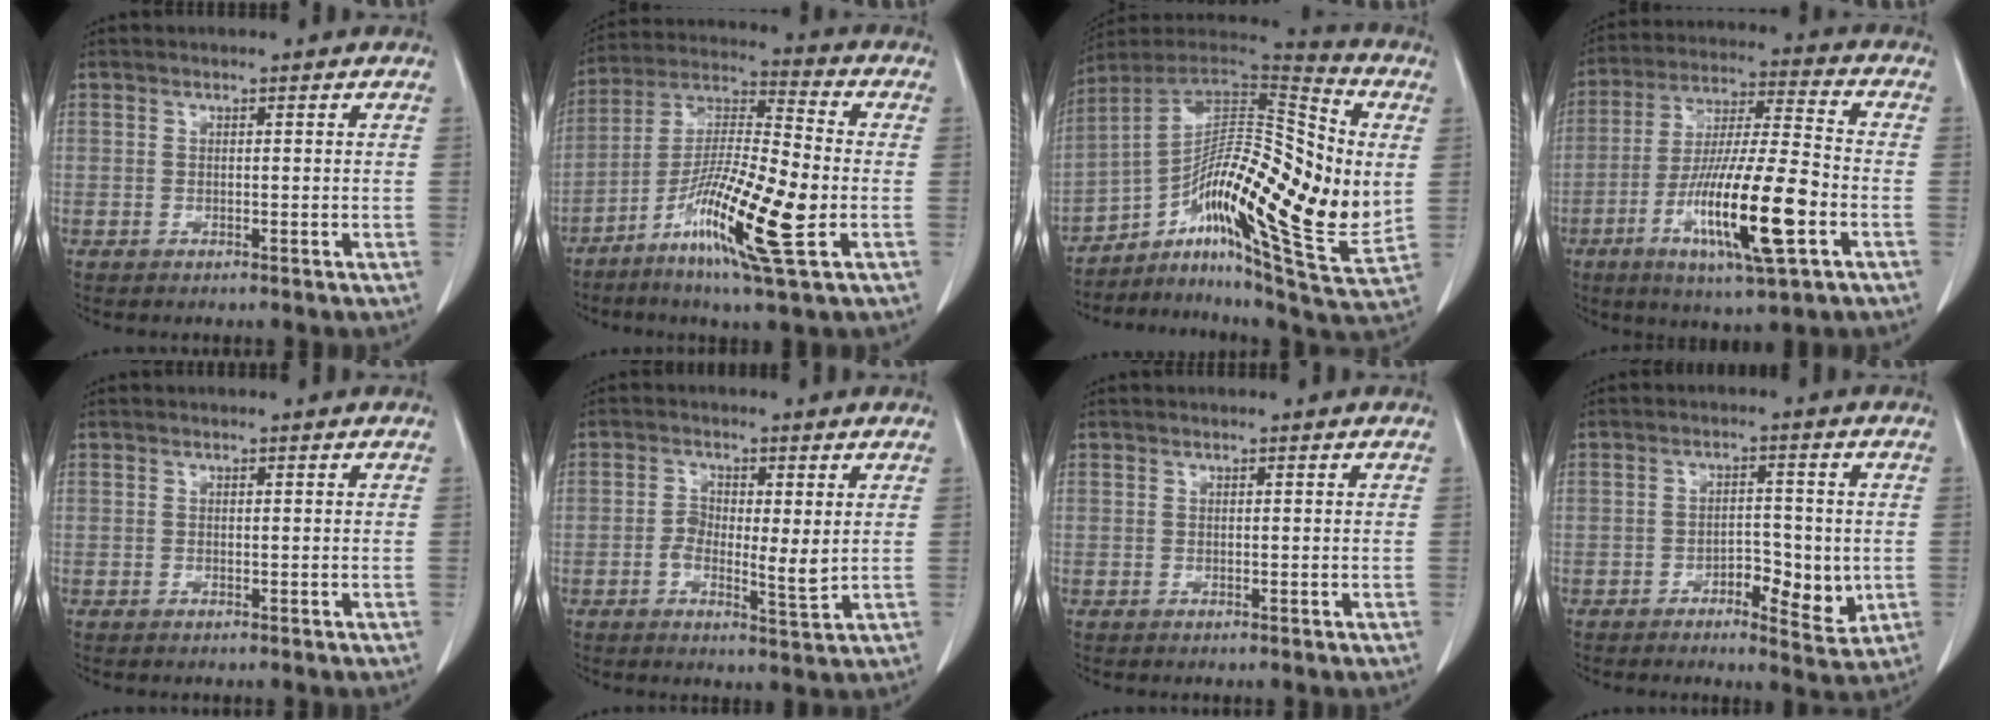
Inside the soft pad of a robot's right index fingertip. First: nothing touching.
{"total": 16.9, "force": [-5.7, 1.2, 15.9], "torque": [-0.305, -0.019, -0.103]}
{"total": 26.4, "force": [-0.9, 6.9, 25.4], "torque": [-0.387, 0.018, -0.020]}
{"total": 17.1, "force": [-5.9, 1.5, 16.0], "torque": [-0.299, -0.015, -0.101]}
{"total": 0.0}
{"total": 5.3, "force": [0.0, 1.9, 4.9], "torque": [-0.085, -0.005, -0.004]}
{"total": 0.0}
{"total": 6.4, "force": [-1.7, 2.8, 5.5], "torque": [-0.072, 0.000, -0.019]}